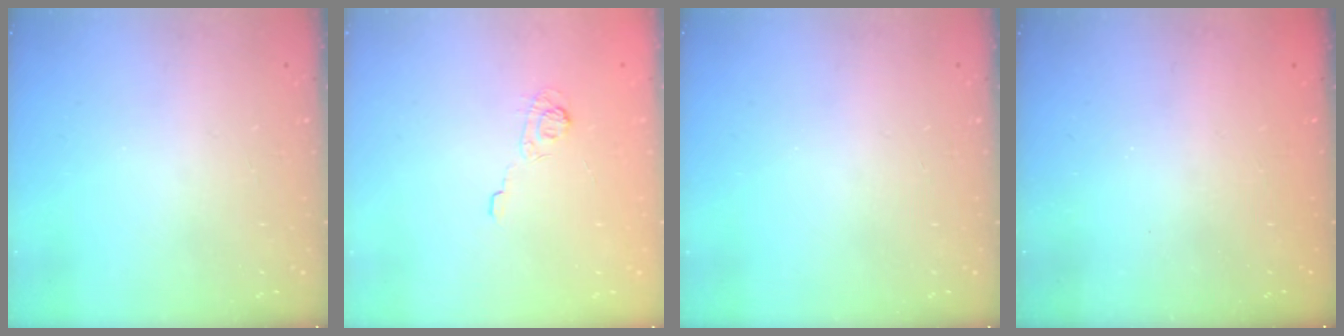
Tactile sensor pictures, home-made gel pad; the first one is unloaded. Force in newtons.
{"total": 3.3, "press": 2.9, "slide": 1.6}
{"total": 0.0}
{"total": 2.5, "press": 2.4, "slide": 0.7}